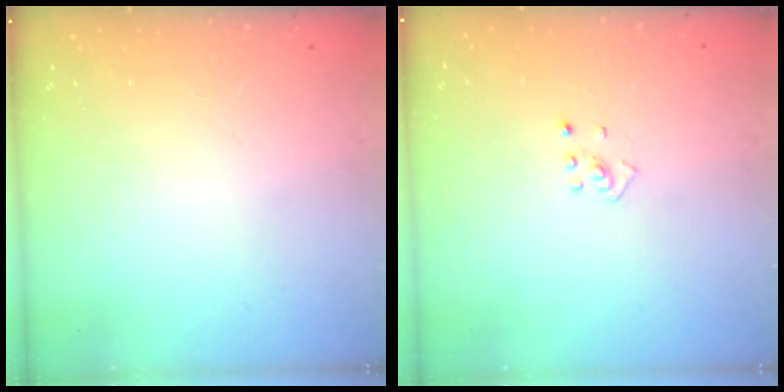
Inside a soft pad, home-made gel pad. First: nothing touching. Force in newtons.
{"total": 2.0, "press": 1.9, "slide": 0.8}